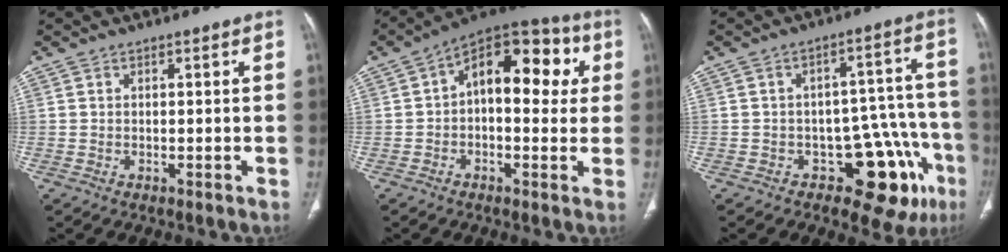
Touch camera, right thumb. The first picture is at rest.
{"total": 16.5, "force": [2.8, 9.2, 13.4], "torque": [-0.140, 0.040, 0.030]}
{"total": 13.9, "force": [-6.7, 7.3, 9.7], "torque": [-0.068, 0.062, -0.079]}